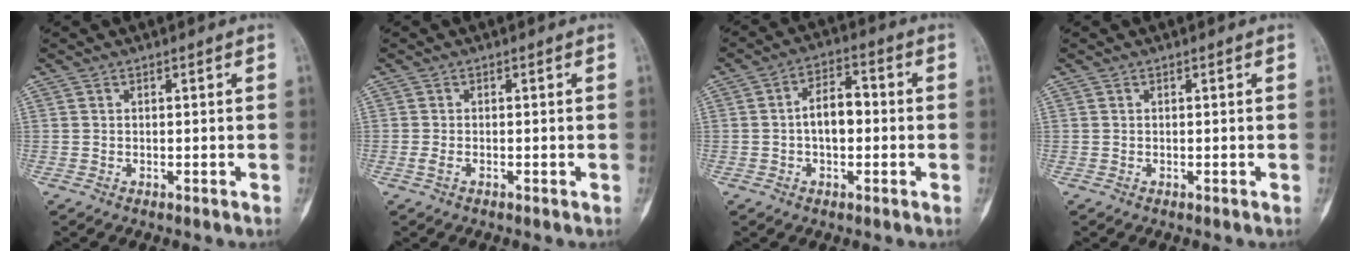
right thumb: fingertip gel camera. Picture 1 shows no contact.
{"total": 1.0, "force": [-0.3, 0.5, 0.7], "torque": [-0.019, 0.000, -0.009]}
{"total": 7.2, "force": [-0.3, 4.2, 5.8], "torque": [-0.084, 0.024, -0.013]}
{"total": 0.0}